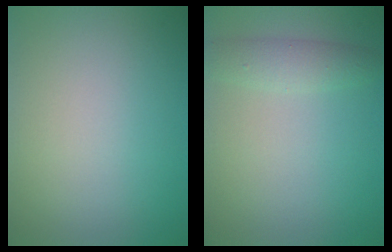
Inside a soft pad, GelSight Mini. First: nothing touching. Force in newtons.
{"total": 2.1, "press": 2.1, "slide": 0.1}